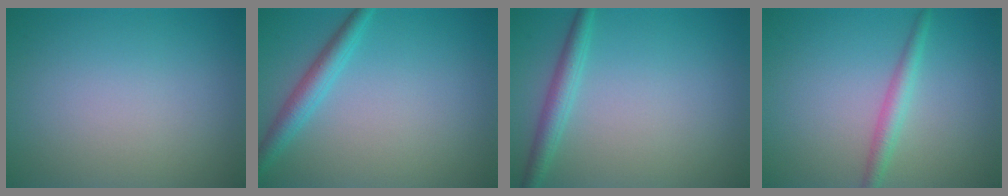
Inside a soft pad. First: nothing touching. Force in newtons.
{"total": 2.7, "press": 2.7, "slide": 0.1}
{"total": 2.3, "press": 2.3, "slide": 0.1}
{"total": 2.1, "press": 2.1, "slide": 0.1}